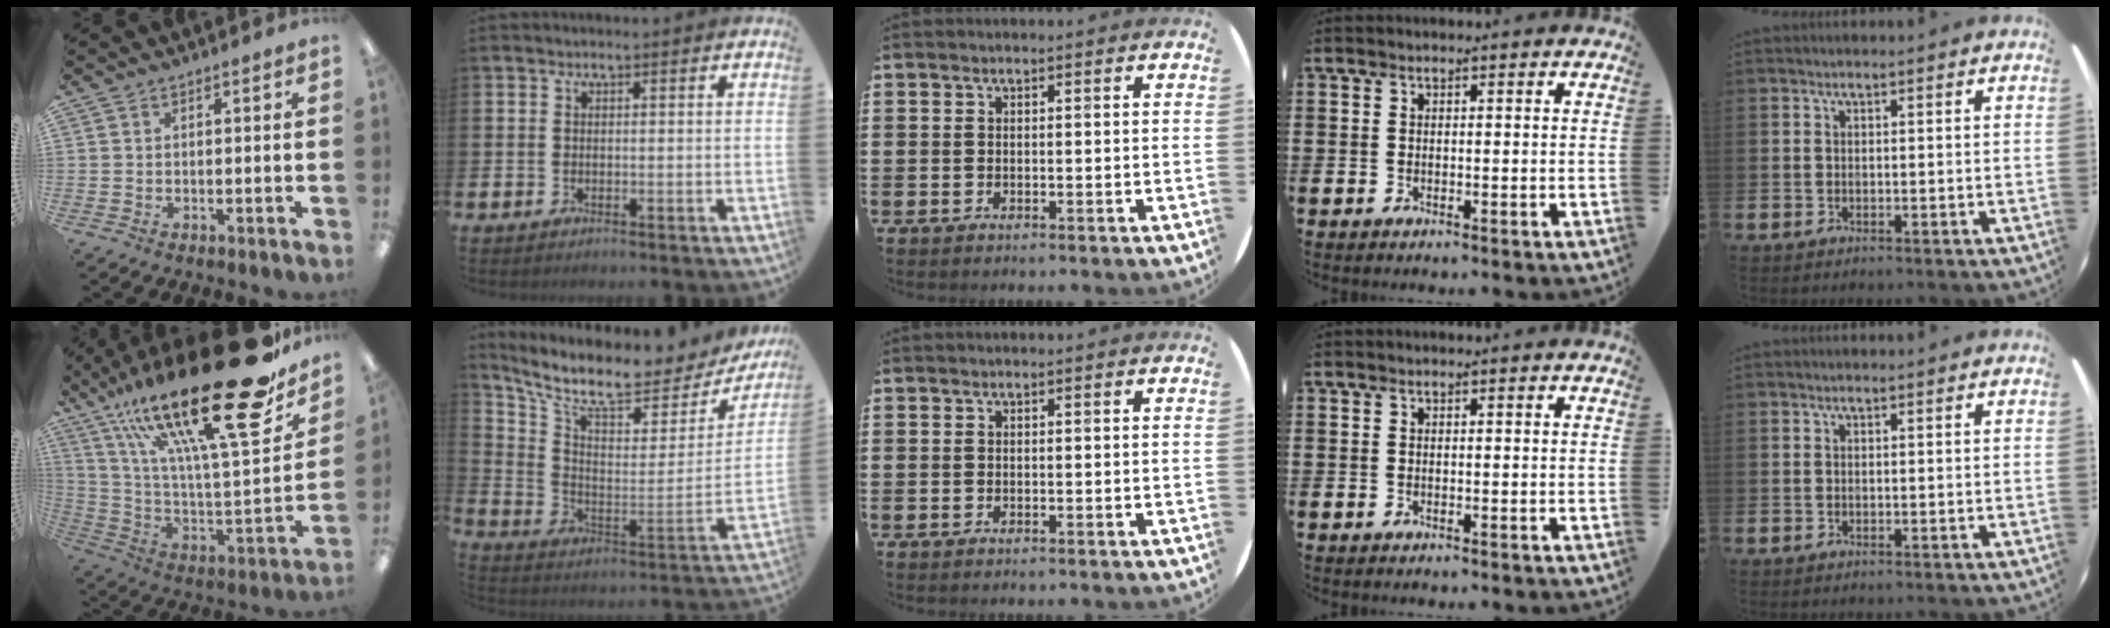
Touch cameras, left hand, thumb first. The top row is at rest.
{"thumb": {"total": 30.9, "force": [19.1, 7.5, 23.1], "torque": [-0.381, -0.133, 0.311]}, "index": {"total": 8.7, "force": [7.2, 2.4, 4.2], "torque": [-0.106, -0.061, 0.117]}}